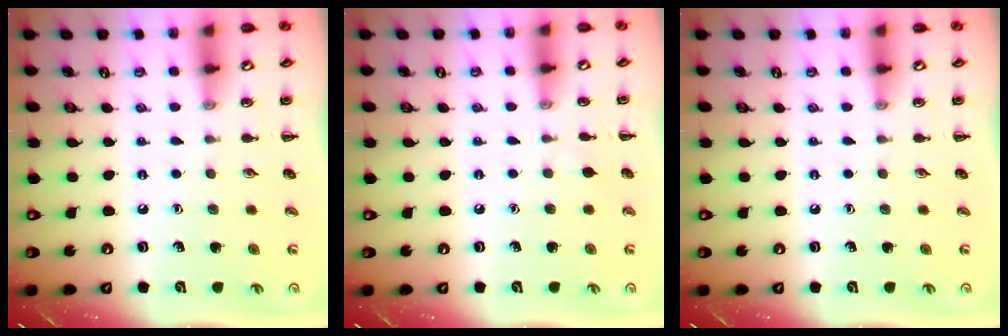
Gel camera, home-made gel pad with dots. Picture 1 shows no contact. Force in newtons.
{"total": 2.8, "press": 2.6, "slide": 1.1}
{"total": 0.0}